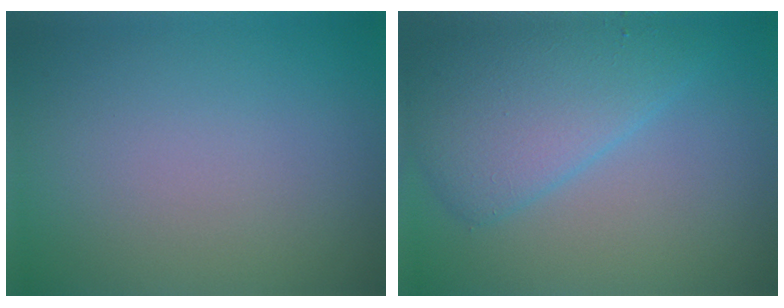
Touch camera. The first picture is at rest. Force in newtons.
{"total": 5.6, "press": 5.6, "slide": 0.1}